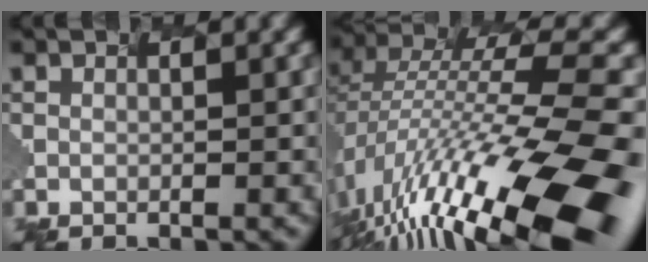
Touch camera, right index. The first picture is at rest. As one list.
[{"total": 14.8, "force": [-7.7, 3.0, 12.2], "torque": [-0.251, 0.012, -0.108]}]